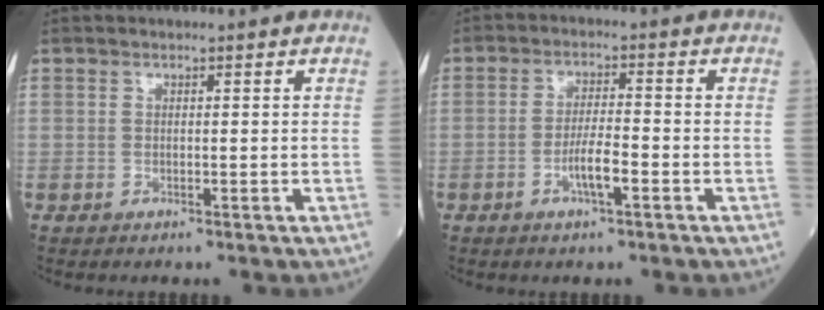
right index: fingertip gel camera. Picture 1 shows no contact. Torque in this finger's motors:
{"motor_torque": [0.54, -0.17, 0.41, 0.10]}